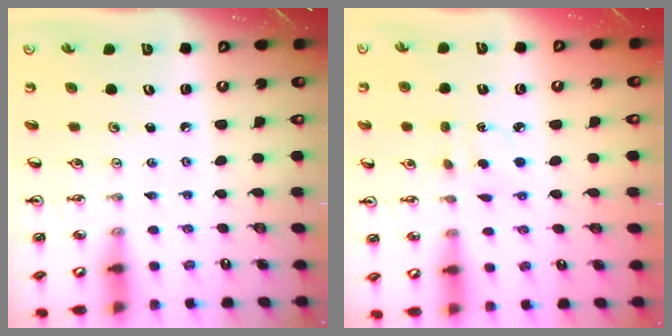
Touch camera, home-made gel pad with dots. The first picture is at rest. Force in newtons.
{"total": 3.0, "press": 2.9, "slide": 0.8}